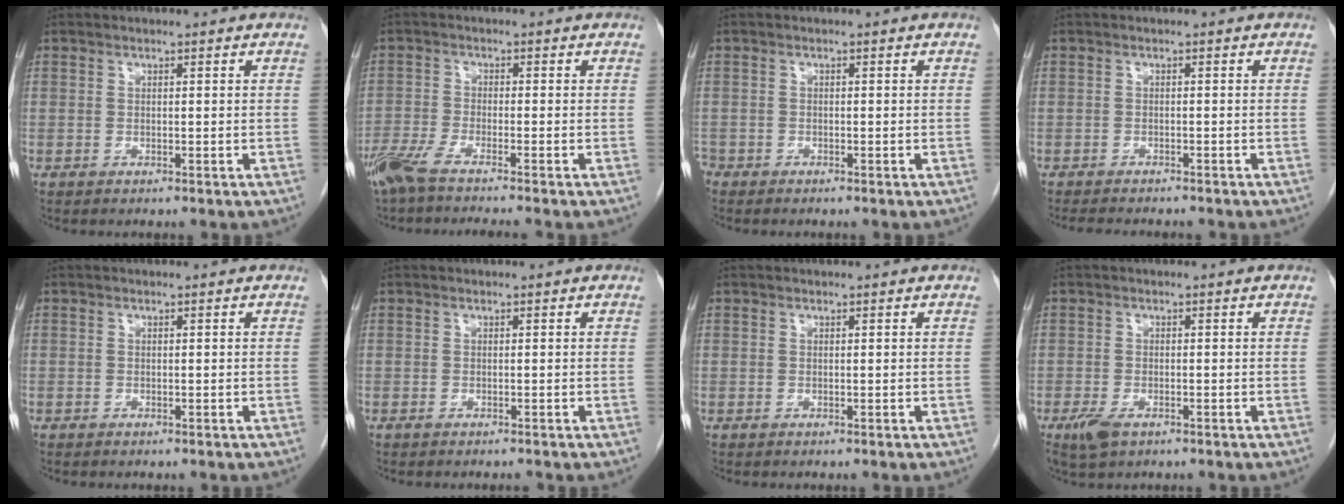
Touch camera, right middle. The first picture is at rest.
{"total": 6.3, "force": [-5.2, -0.7, 3.5], "torque": [-0.060, -0.018, -0.095]}
{"total": 1.4, "force": [-1.2, 0.7, 0.2], "torque": [-0.007, -0.001, -0.021]}
{"total": 6.4, "force": [-5.7, 1.3, 2.7], "torque": [-0.034, -0.007, -0.079]}
{"total": 0.0}
{"total": 0.8, "force": [-0.7, 0.0, 0.3], "torque": [-0.006, -0.001, -0.012]}
{"total": 0.0}
{"total": 3.3, "force": [-1.9, 1.5, 2.3], "torque": [-0.052, -0.005, -0.029]}